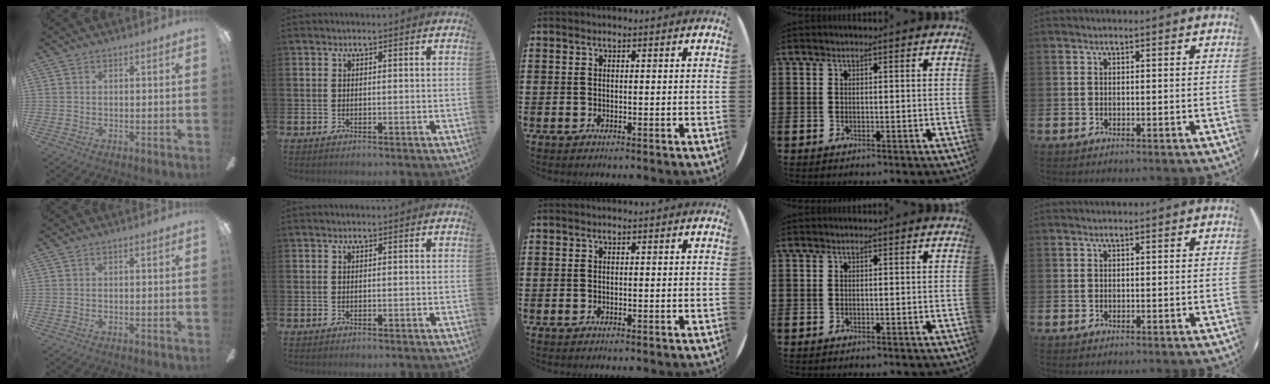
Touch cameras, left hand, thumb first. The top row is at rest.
{}